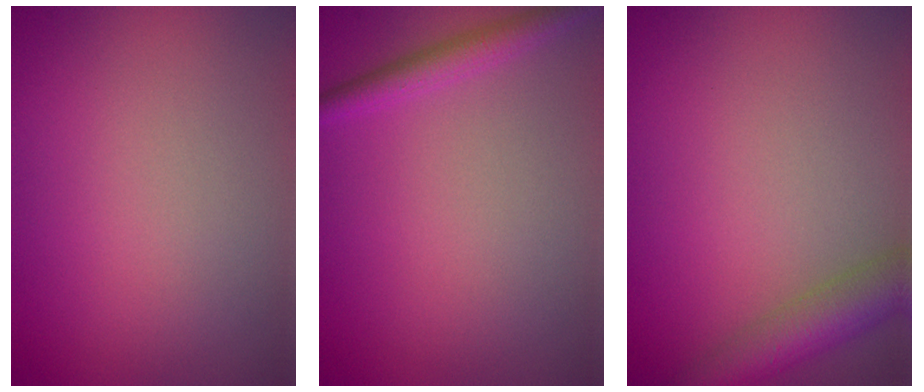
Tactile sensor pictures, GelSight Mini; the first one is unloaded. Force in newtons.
{"total": 2.0, "press": 2.0, "slide": 0.1}
{"total": 4.4, "press": 4.4, "slide": 0.3}